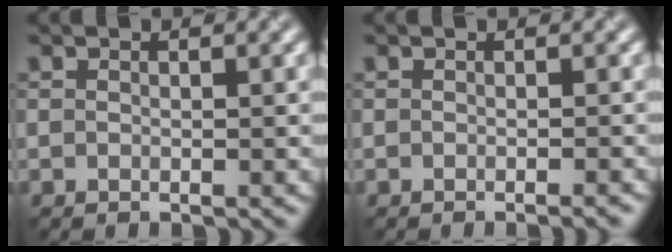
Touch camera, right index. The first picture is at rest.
{"total": 1.1, "force": [-0.6, 0.3, 0.9], "torque": [-0.005, -0.003, -0.012]}